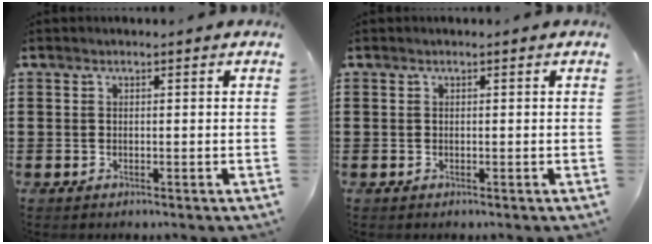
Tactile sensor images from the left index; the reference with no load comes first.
{"total": 0.0}